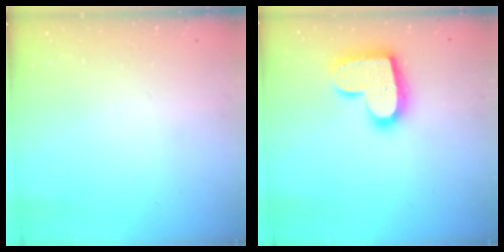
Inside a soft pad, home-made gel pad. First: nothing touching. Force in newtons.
{"total": 17.0, "press": 17.0, "slide": 1.1}